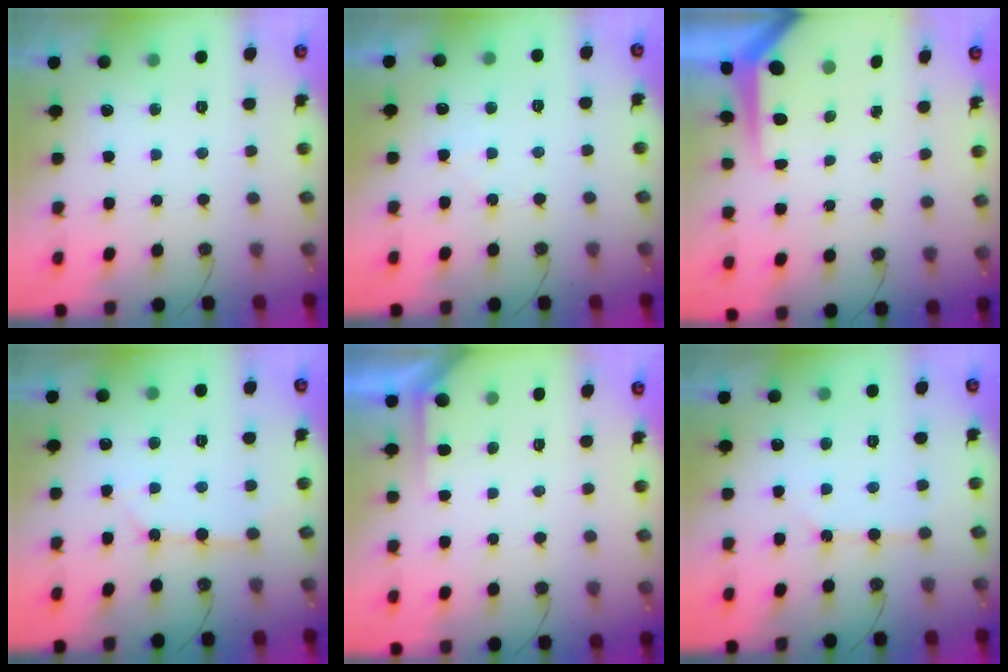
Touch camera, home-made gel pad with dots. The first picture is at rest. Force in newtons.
{"total": 4.4, "press": 4.4, "slide": 0.8}
{"total": 7.2, "press": 7.2, "slide": 0.5}
{"total": 3.6, "press": 3.6, "slide": 0.4}
{"total": 2.4, "press": 2.4, "slide": 0.2}
{"total": 2.4, "press": 2.4, "slide": 0.2}